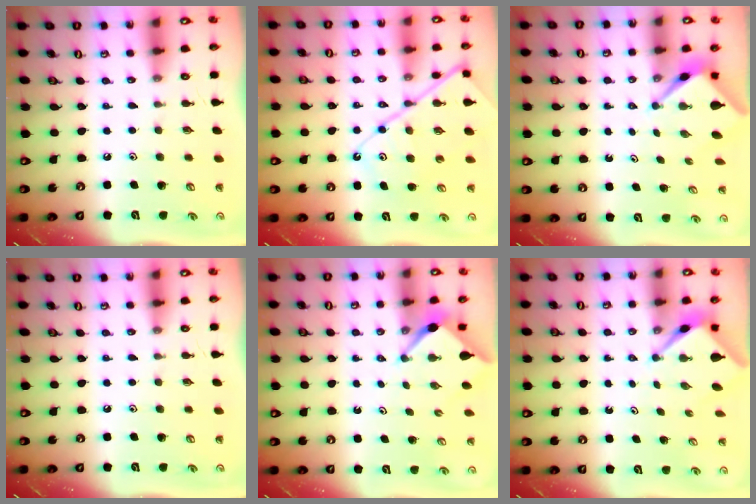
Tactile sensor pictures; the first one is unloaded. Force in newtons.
{"total": 11.5, "press": 11.4, "slide": 1.3}
{"total": 2.5, "press": 2.5, "slide": 0.2}
{"total": 0.0}
{"total": 2.7, "press": 2.6, "slide": 0.3}
{"total": 2.6, "press": 2.6, "slide": 0.2}